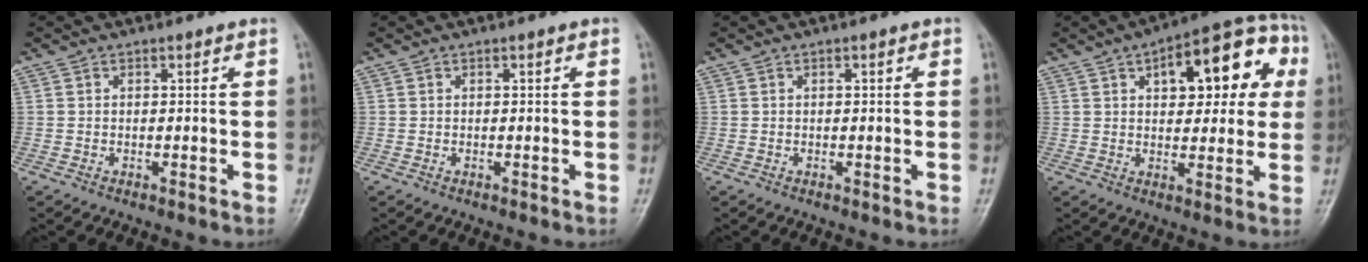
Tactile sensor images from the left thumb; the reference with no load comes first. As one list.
[{"total": 0.0}, {"total": 0.6, "force": [0.1, 0.2, 0.6], "torque": [-0.009, 0.001, 0.002]}, {"total": 16.5, "force": [5.2, 8.0, 13.4], "torque": [-0.127, 0.026, 0.064]}]